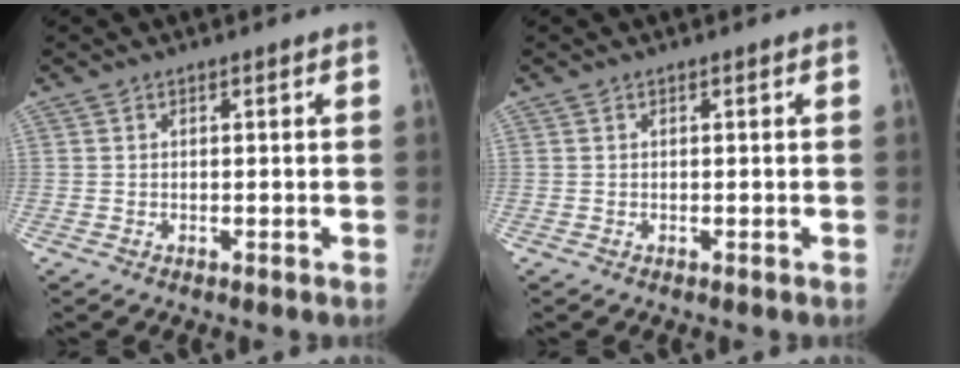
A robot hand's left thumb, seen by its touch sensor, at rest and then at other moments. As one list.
[{"total": 0.0}]